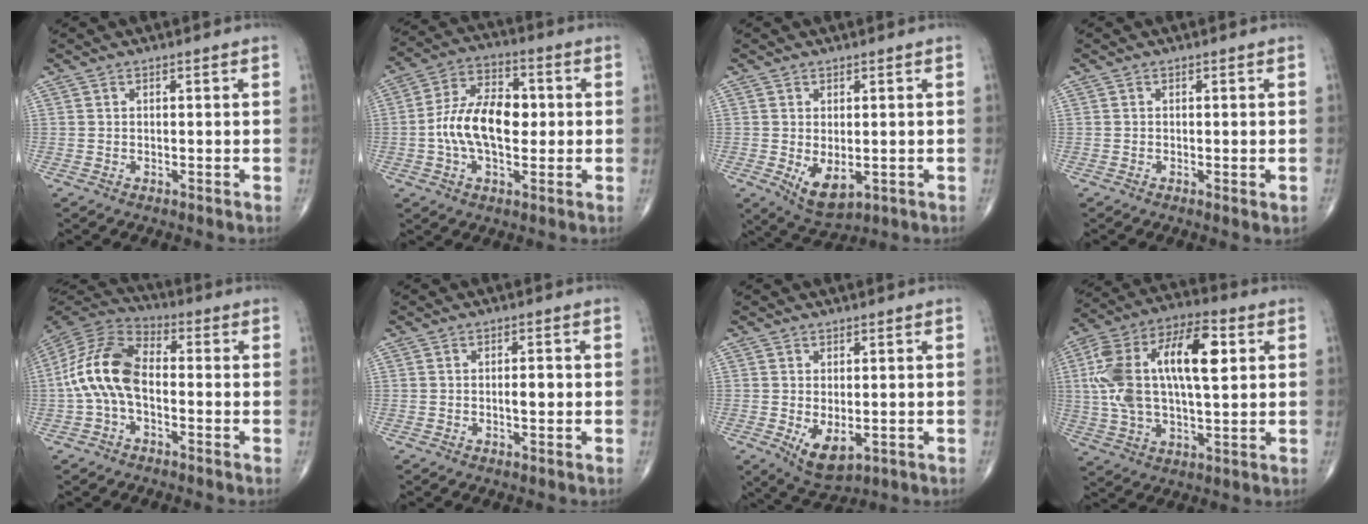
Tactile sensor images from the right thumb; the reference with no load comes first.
{"total": 13.3, "force": [-0.5, 7.6, 10.9], "torque": [-0.191, 0.025, -0.015]}
{"total": 6.1, "force": [-1.0, 3.3, 5.1], "torque": [-0.077, -0.013, -0.002]}
{"total": 1.2, "force": [-0.3, 0.3, 1.1], "torque": [-0.018, -0.004, -0.005]}
{"total": 13.1, "force": [-1.3, 7.5, 10.6], "torque": [-0.214, 0.037, -0.037]}
{"total": 2.3, "force": [-0.3, 1.0, 2.1], "torque": [-0.033, 0.002, -0.006]}
{"total": 6.1, "force": [-1.2, 3.2, 5.0], "torque": [-0.080, -0.014, -0.006]}
{"total": 22.0, "force": [4.3, 10.2, 19.0], "torque": [-0.360, 0.019, 0.065]}